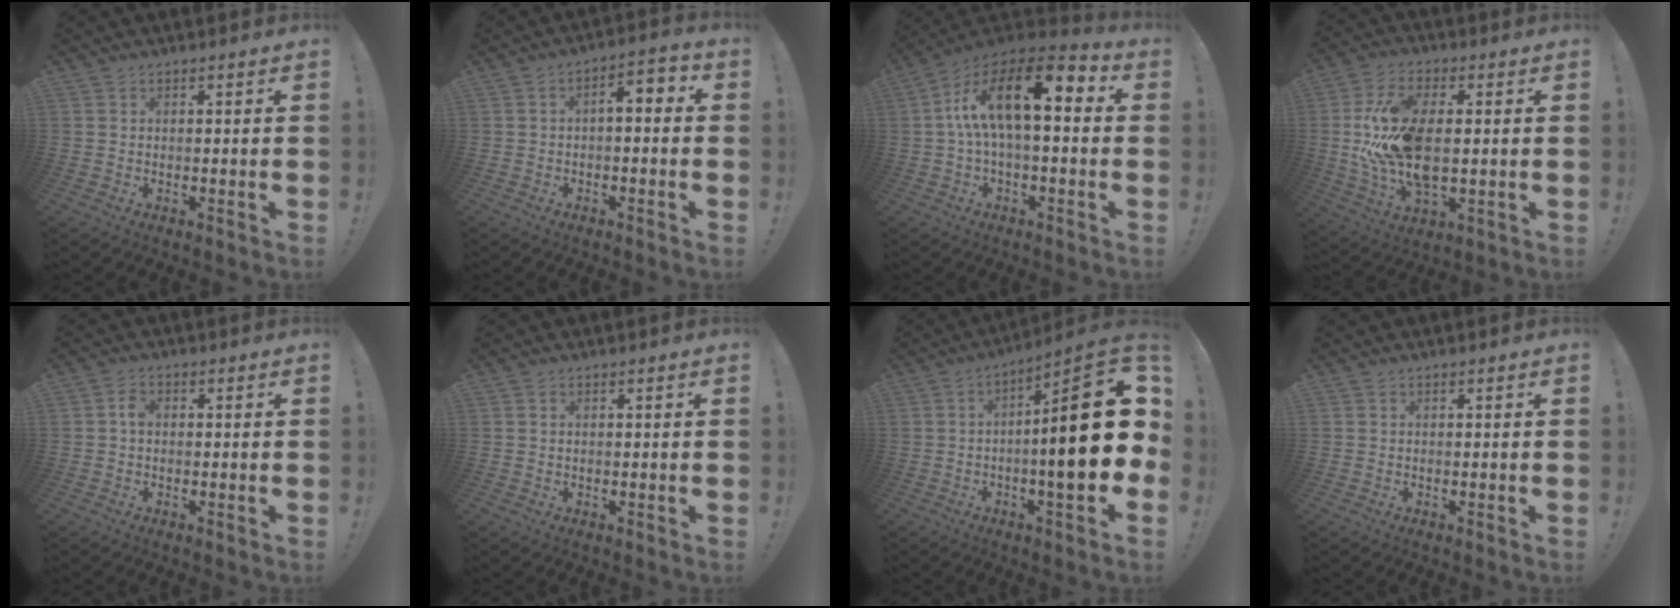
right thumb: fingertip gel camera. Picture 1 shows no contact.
{"total": 4.5, "force": [-1.0, 2.2, 3.8], "torque": [-0.052, 0.003, -0.022]}
{"total": 16.8, "force": [3.7, 6.5, 15.1], "torque": [-0.272, -0.016, 0.055]}
{"total": 18.0, "force": [0.7, 10.4, 14.7], "torque": [-0.277, 0.000, 0.016]}
{"total": 2.5, "force": [-0.2, 1.7, 1.7], "torque": [-0.029, 0.008, -0.006]}
{"total": 0.6, "force": [0.4, 0.3, 0.3], "torque": [0.002, -0.002, 0.006]}
{"total": 23.1, "force": [0.0, 5.2, 22.5], "torque": [-0.339, -0.002, -0.006]}
{"total": 0.0}